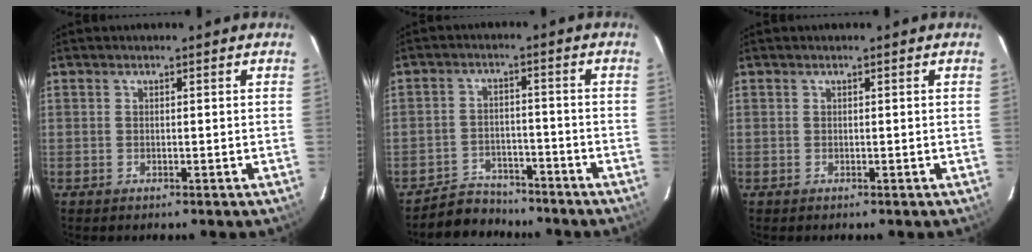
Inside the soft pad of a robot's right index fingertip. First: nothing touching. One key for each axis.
{"total": 7.0, "fx": -6.1, "fy": 3.4, "fz": 0.1, "tx": -0.021, "ty": 0.018, "tz": -0.094}
{"total": 0.0}